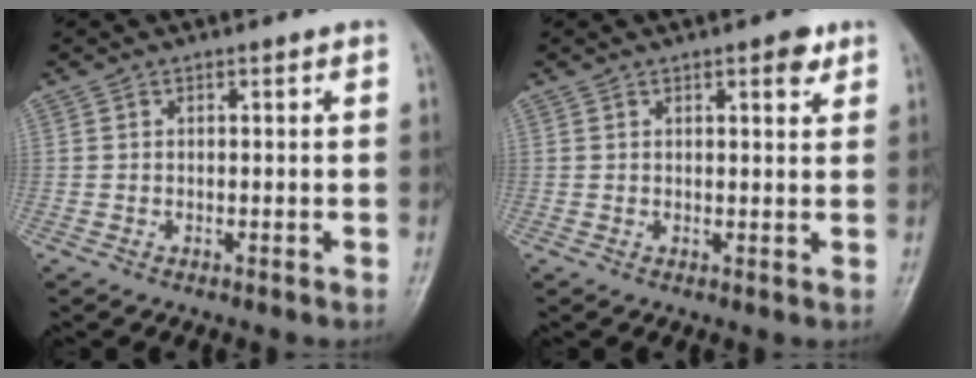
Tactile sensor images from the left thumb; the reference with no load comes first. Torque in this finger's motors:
{"motor_torque": [-0.19, -0.05, -0.33, 0.15, 0.02]}